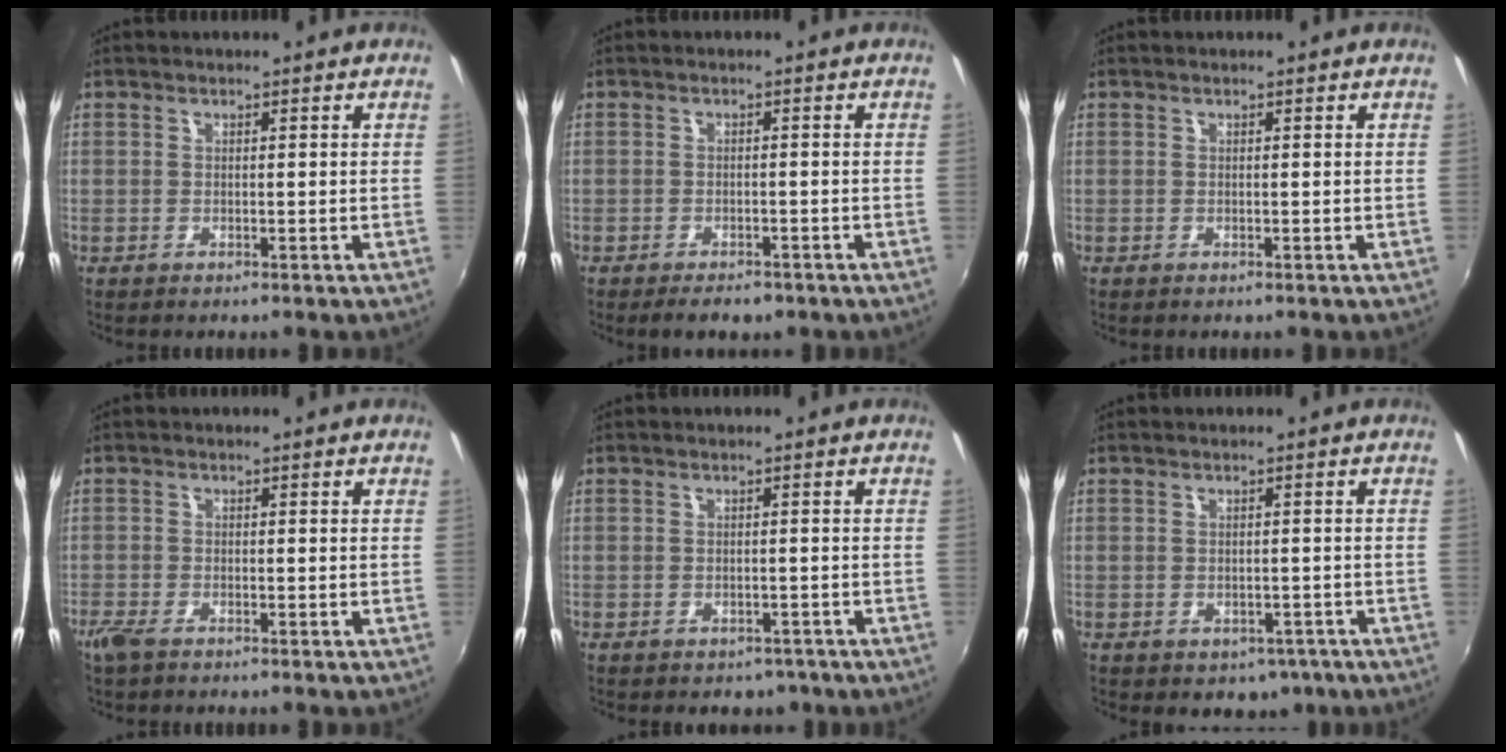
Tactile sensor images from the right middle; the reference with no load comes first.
{"total": 4.6, "force": [-3.4, 2.0, 2.3], "torque": [-0.052, -0.011, -0.049]}
{"total": 0.0}
{"total": 2.7, "force": [-2.1, 0.8, 1.6], "torque": [-0.038, -0.009, -0.042]}
{"total": 3.8, "force": [-2.7, 2.5, 1.1], "torque": [-0.023, -0.007, -0.030]}
{"total": 4.7, "force": [-2.5, 3.5, 2.0], "torque": [-0.038, -0.006, -0.023]}